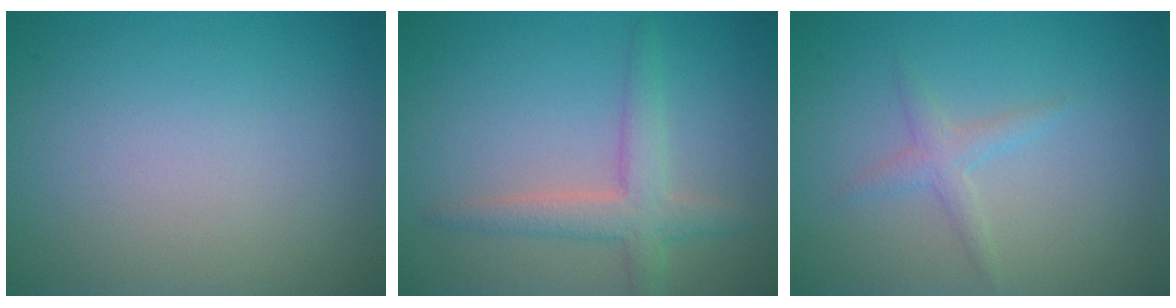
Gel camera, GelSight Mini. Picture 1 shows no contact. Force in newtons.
{"total": 3.4, "press": 3.4, "slide": 0.2}
{"total": 1.5, "press": 1.5, "slide": 0.1}